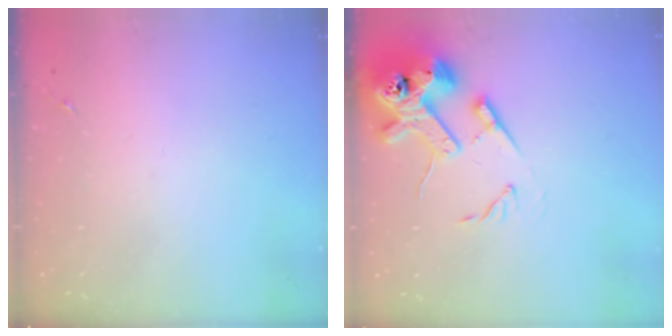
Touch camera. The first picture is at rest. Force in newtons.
{"total": 15.7, "press": 15.5, "slide": 2.1}